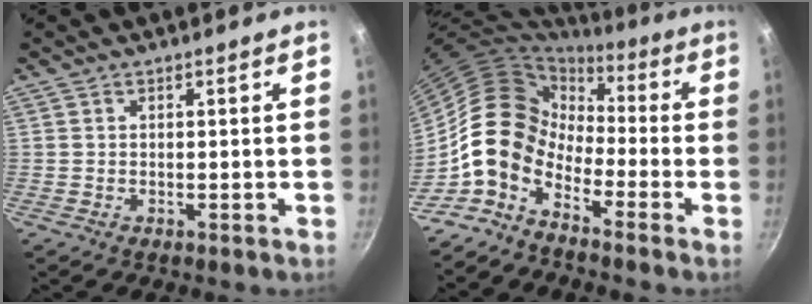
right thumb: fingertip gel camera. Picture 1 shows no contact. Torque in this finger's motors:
{"motor_torque": [0.09, 0.91, 1.46, -1.31, 0.18]}